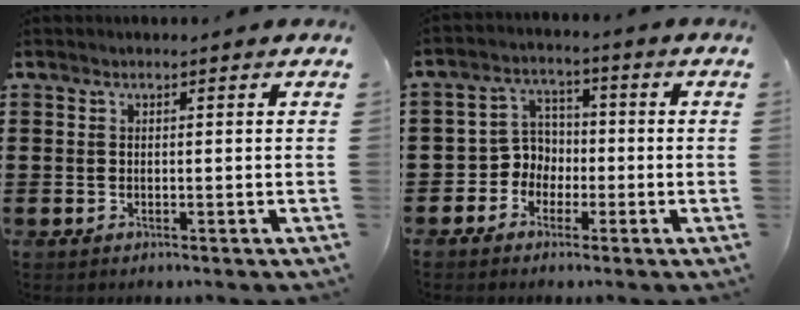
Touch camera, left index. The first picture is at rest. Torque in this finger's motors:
{"motor_torque": [-0.04, 0.31, 0.00, -0.01]}